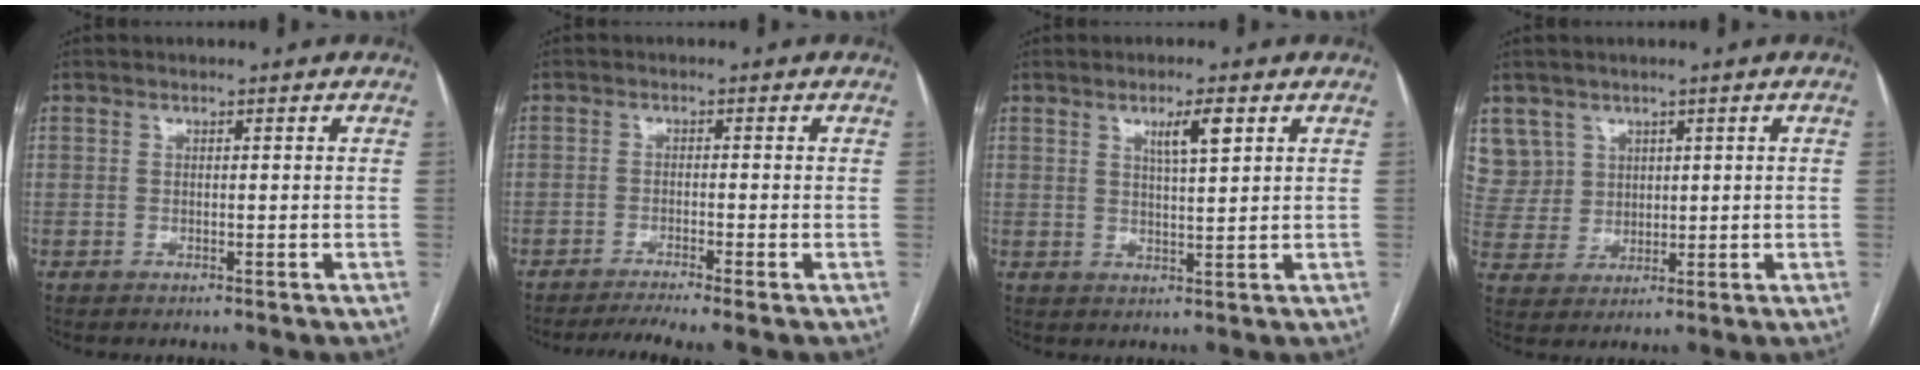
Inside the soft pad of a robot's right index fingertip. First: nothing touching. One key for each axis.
{"total": 4.6, "fx": -3.7, "fy": -0.6, "fz": 2.7, "tx": -0.045, "ty": -0.003, "tz": -0.061}
{"total": 4.4, "fx": 2.2, "fy": 0.5, "fz": 3.7, "tx": -0.064, "ty": -0.001, "tz": 0.038}
{"total": 7.8, "fx": 4.2, "fy": 6.5, "fz": 0.2, "tx": -0.007, "ty": 0.017, "tz": 0.097}